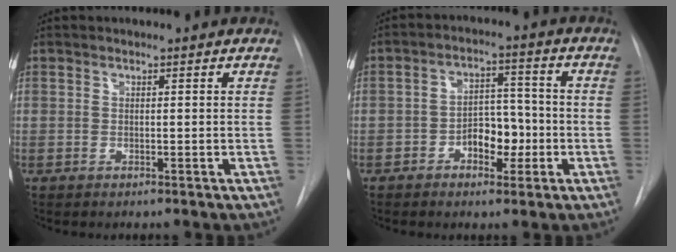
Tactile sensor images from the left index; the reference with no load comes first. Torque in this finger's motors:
{"motor_torque": [0.31, -0.08, 0.11, 0.03]}